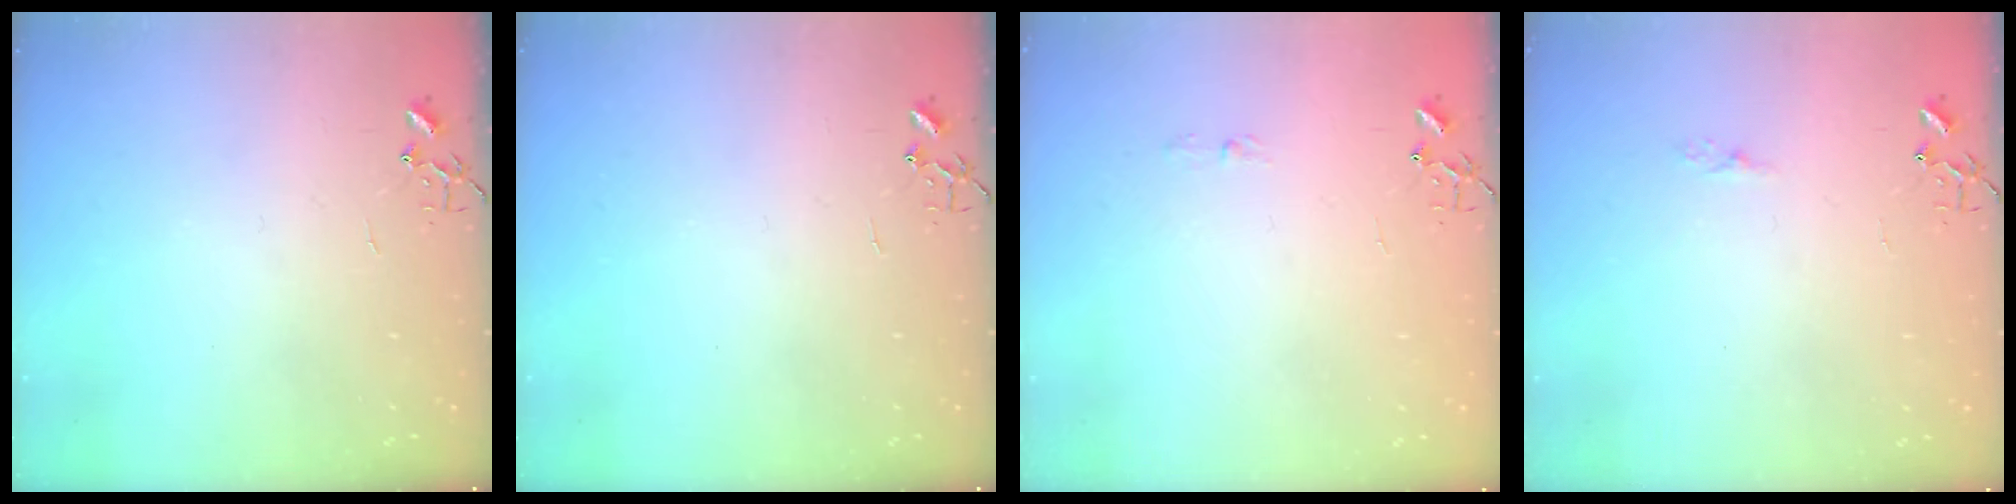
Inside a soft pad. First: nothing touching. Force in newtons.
{"total": 0.0}
{"total": 2.9, "press": 2.9, "slide": 0.4}
{"total": 3.2, "press": 3.2, "slide": 0.5}